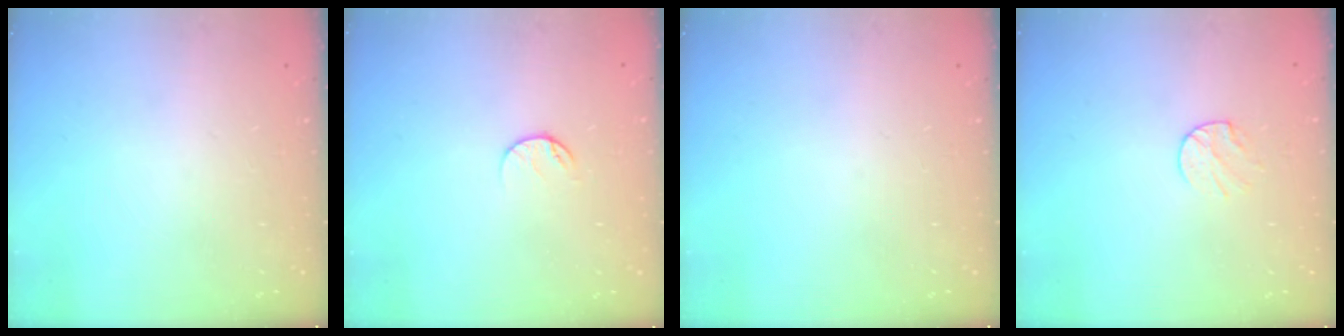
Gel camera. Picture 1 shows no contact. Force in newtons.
{"total": 5.4, "press": 5.4, "slide": 0.6}
{"total": 0.0}
{"total": 5.1, "press": 5.1, "slide": 0.5}